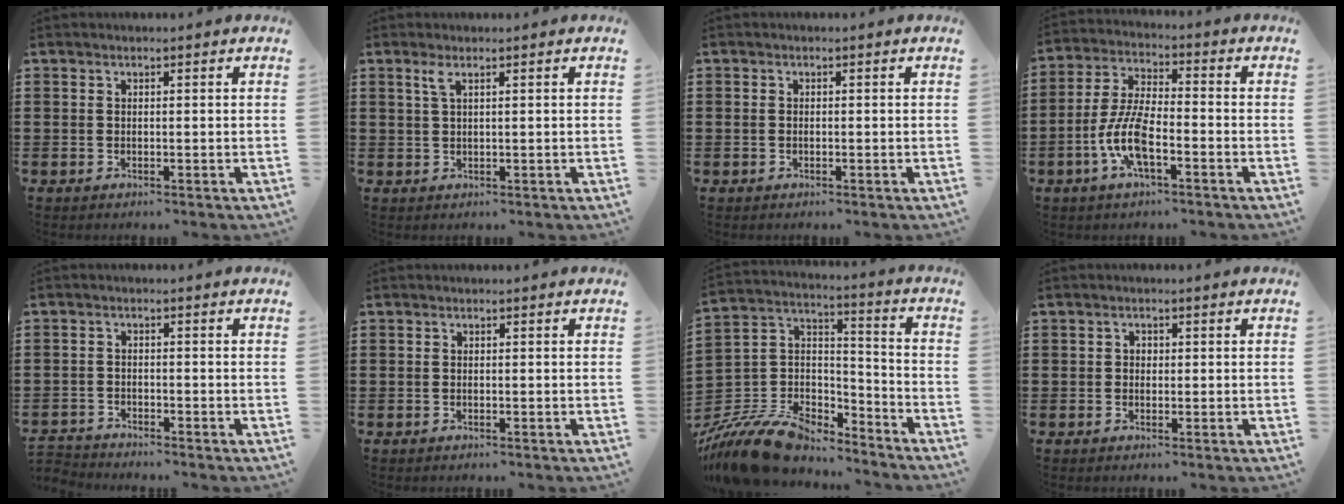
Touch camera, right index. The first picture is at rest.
{"total": 1.6, "force": [0.8, 0.3, 1.4], "torque": [-0.031, 0.003, 0.012]}
{"total": 0.7, "force": [-0.2, 0.4, 0.5], "torque": [-0.013, 0.000, -0.004]}
{"total": 8.3, "force": [-3.2, 2.9, 7.1], "torque": [-0.174, -0.010, -0.069]}
{"total": 2.2, "force": [-2.2, 0.2, -0.3], "torque": [-0.003, 0.002, -0.050]}
{"total": 0.0}
{"total": 12.6, "force": [-10.9, 4.6, 4.2], "torque": [-0.115, 0.017, -0.214]}
{"total": 0.9, "force": [-0.2, 0.8, 0.4], "torque": [-0.010, 0.002, -0.004]}